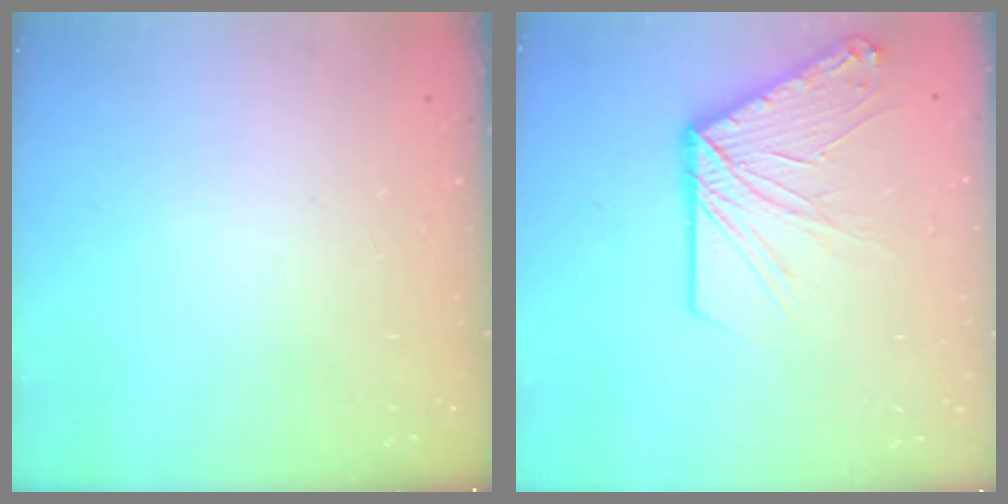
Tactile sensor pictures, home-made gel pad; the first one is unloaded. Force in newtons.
{"total": 13.6, "press": 13.6, "slide": 1.5}